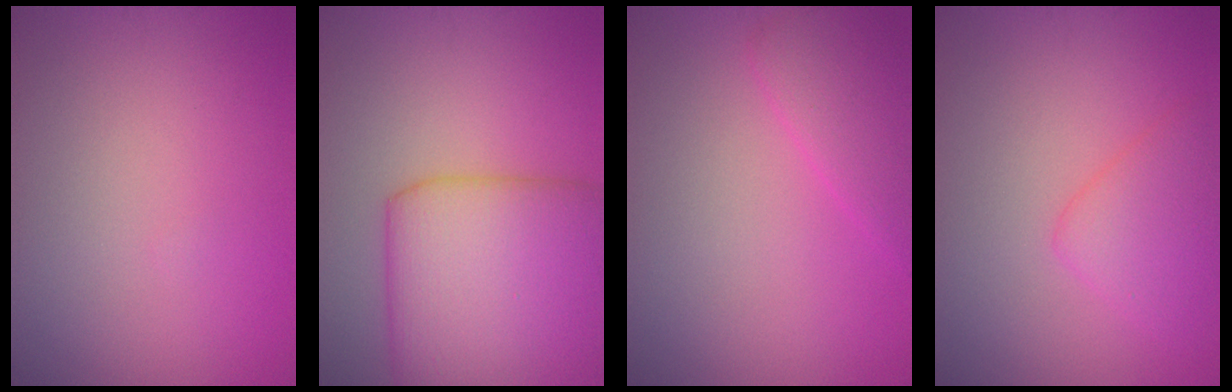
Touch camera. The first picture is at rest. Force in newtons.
{"total": 10.0, "press": 10.0, "slide": 0.2}
{"total": 2.8, "press": 2.8, "slide": 0.2}
{"total": 3.1, "press": 3.1, "slide": 0.1}